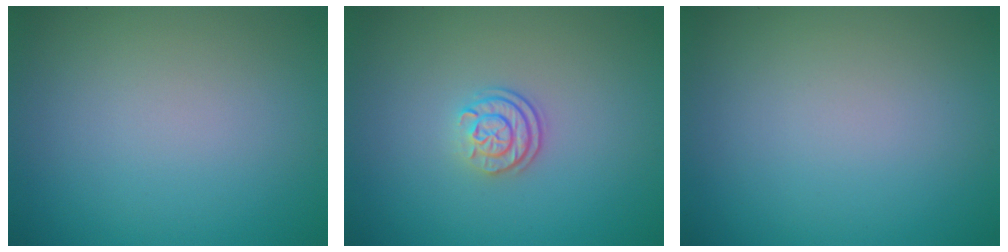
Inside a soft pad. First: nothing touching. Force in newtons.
{"total": 2.4, "press": 1.8, "slide": 1.5}
{"total": 0.0}